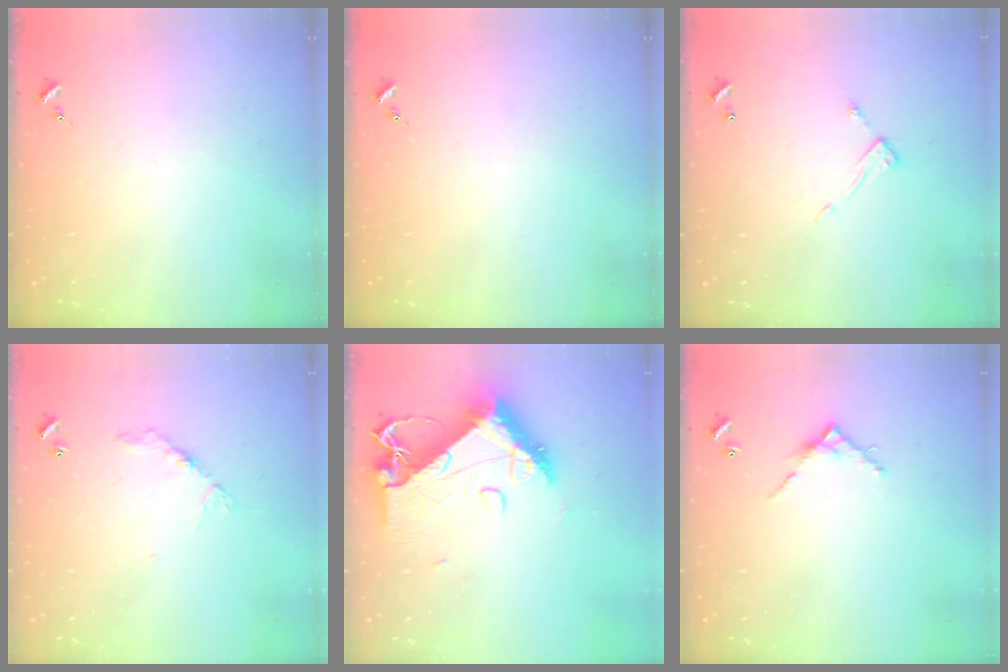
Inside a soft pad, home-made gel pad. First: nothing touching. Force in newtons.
{"total": 0.0}
{"total": 6.7, "press": 6.7, "slide": 0.2}
{"total": 6.4, "press": 6.4, "slide": 0.4}
{"total": 15.2, "press": 15.1, "slide": 1.3}
{"total": 6.3, "press": 6.3, "slide": 0.5}